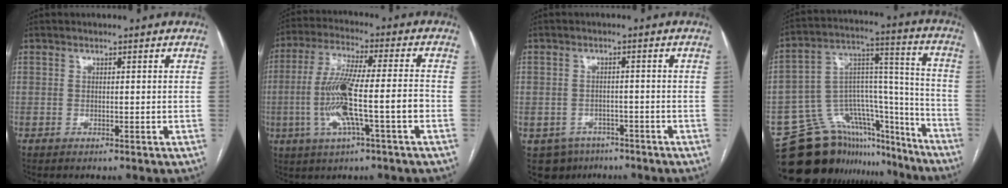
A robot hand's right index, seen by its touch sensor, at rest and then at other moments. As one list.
[{"total": 12.5, "force": [-3.0, 0.8, 12.1], "torque": [-0.238, 0.006, -0.057]}, {"total": 6.1, "force": [-3.5, 5.0, 0.7], "torque": [-0.007, 0.008, -0.041]}, {"total": 22.2, "force": [-18.5, 10.2, 6.5], "torque": [-0.097, 0.076, -0.274]}]